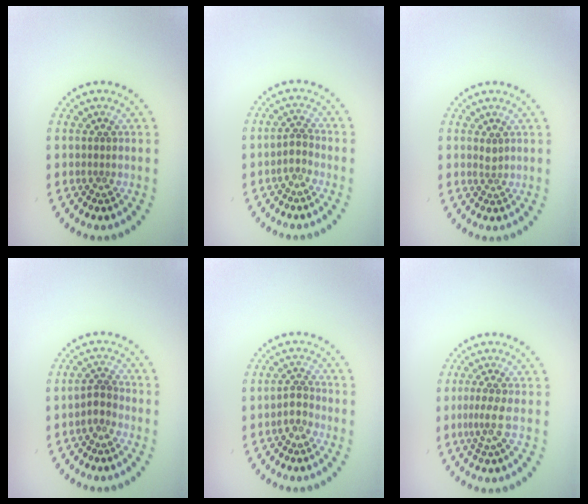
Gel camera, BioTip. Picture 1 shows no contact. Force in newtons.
{"total": 1.3, "press": 0.9, "slide": 0.9}
{"total": 0.8, "press": 0.5, "slide": 0.6}
{"total": 1.8, "press": 1.4, "slide": 1.1}
{"total": 1.6, "press": 1.4, "slide": 0.9}
{"total": 2.2, "press": 1.5, "slide": 1.6}